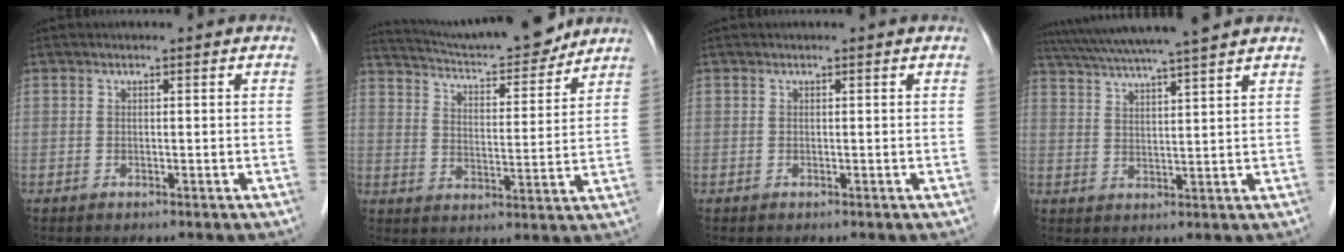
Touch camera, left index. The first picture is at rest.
{"total": 16.9, "force": [15.7, 1.7, 6.0], "torque": [-0.103, 0.002, 0.236]}
{"total": 0.5, "force": [0.5, 0.0, 0.2], "torque": [0.000, 0.002, 0.006]}
{"total": 14.4, "force": [12.5, -0.5, 7.0], "torque": [-0.131, 0.027, 0.186]}